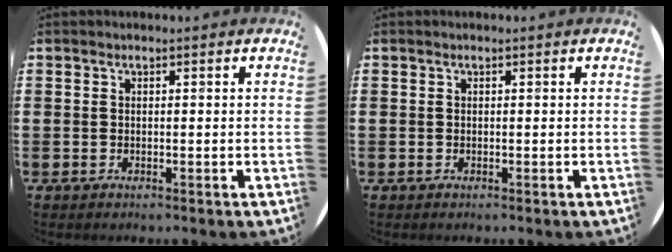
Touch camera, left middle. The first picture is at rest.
{"total": 0.0}